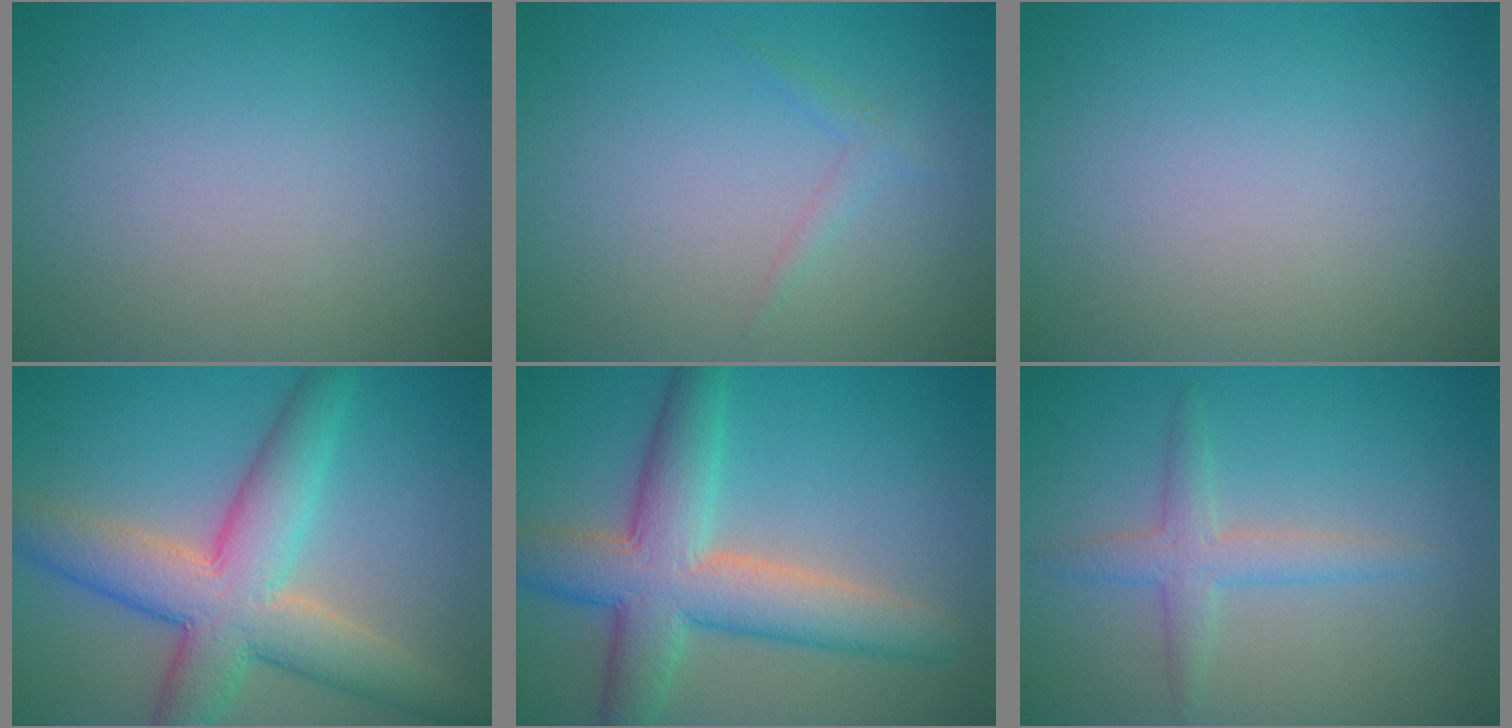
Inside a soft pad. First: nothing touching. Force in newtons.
{"total": 0.9, "press": 0.9, "slide": 0.0}
{"total": 0.0}
{"total": 8.7, "press": 8.6, "slide": 0.4}
{"total": 8.1, "press": 8.1, "slide": 0.6}
{"total": 2.6, "press": 2.6, "slide": 0.1}